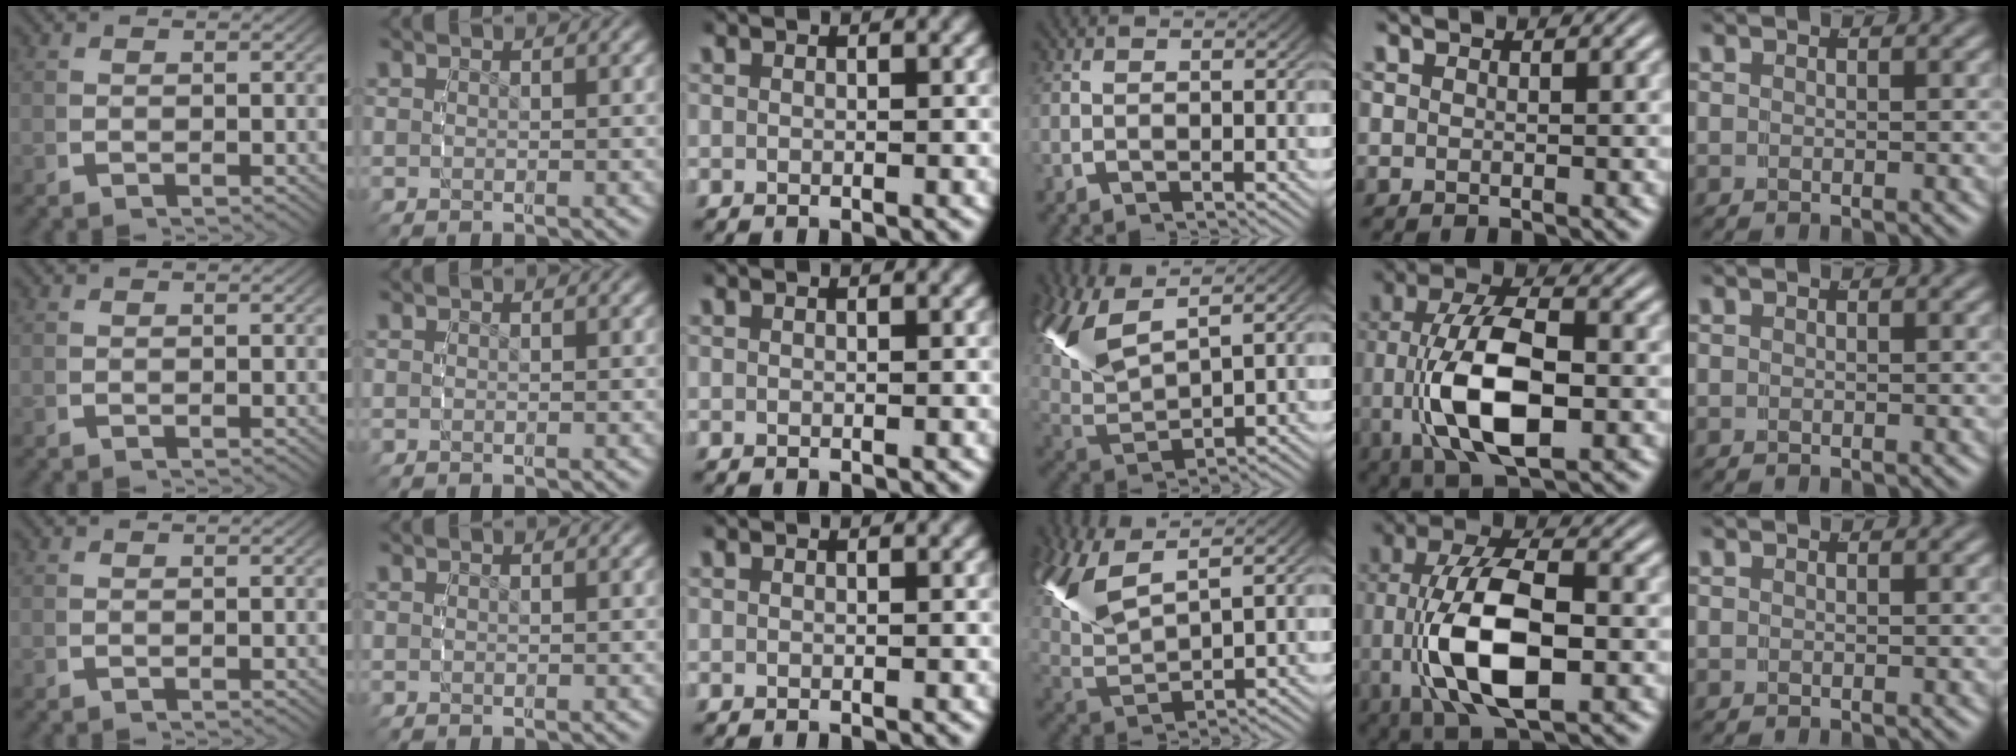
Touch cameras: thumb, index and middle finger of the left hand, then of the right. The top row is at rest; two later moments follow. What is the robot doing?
{"motion": "grasp_and_lifting", "object": "bottle cap"}